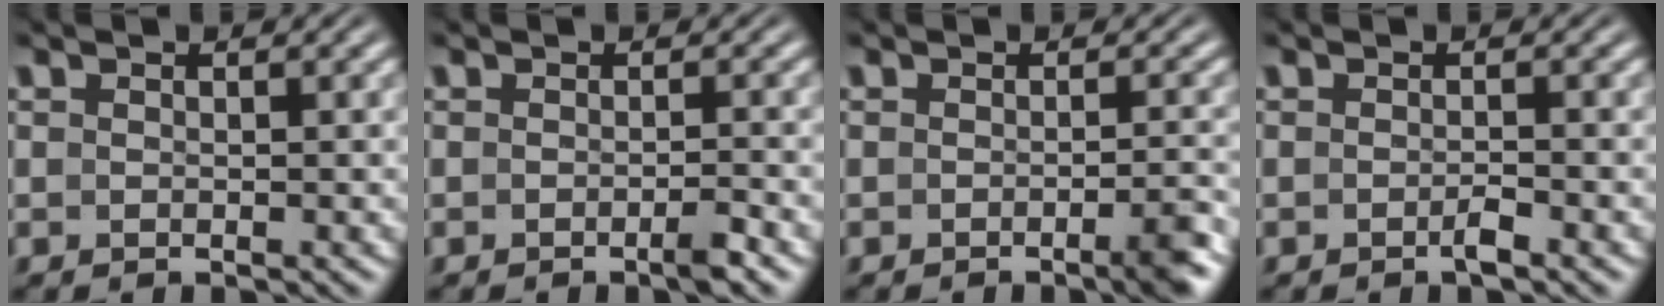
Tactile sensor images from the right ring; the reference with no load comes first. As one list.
[{"total": 1.3, "force": [-0.9, -0.2, 0.8], "torque": [-0.011, 0.006, -0.020]}, {"total": 2.2, "force": [-1.4, -0.1, 1.7], "torque": [-0.021, 0.007, -0.028]}, {"total": 1.0, "force": [-0.8, -0.2, 0.6], "torque": [-0.009, 0.005, -0.018]}]